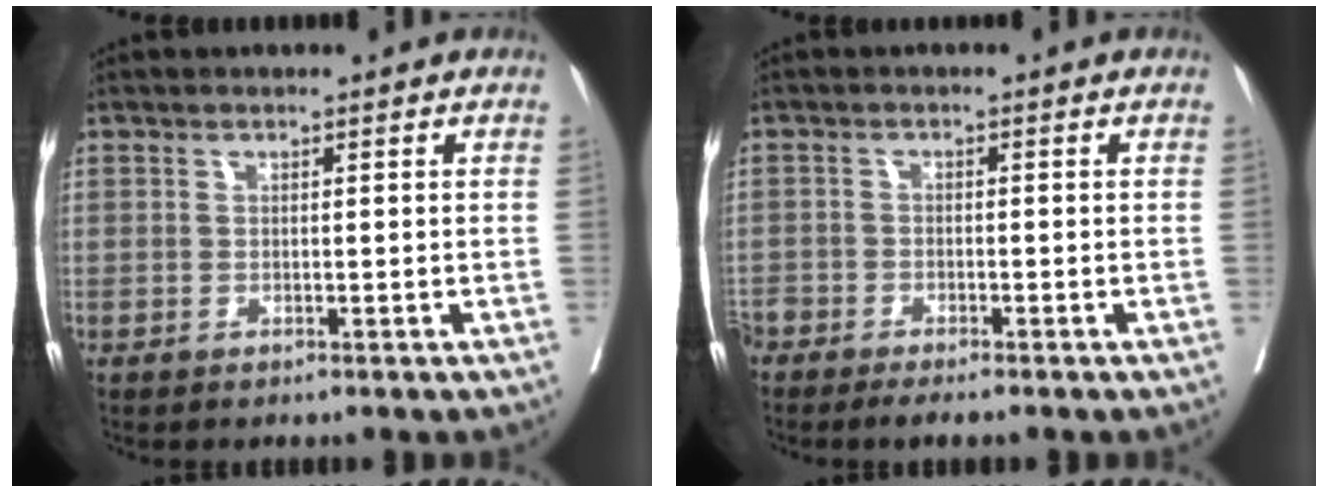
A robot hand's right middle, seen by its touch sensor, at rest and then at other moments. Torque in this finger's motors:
{"motor_torque": [0.92, -0.93, 0.19, 0.07]}